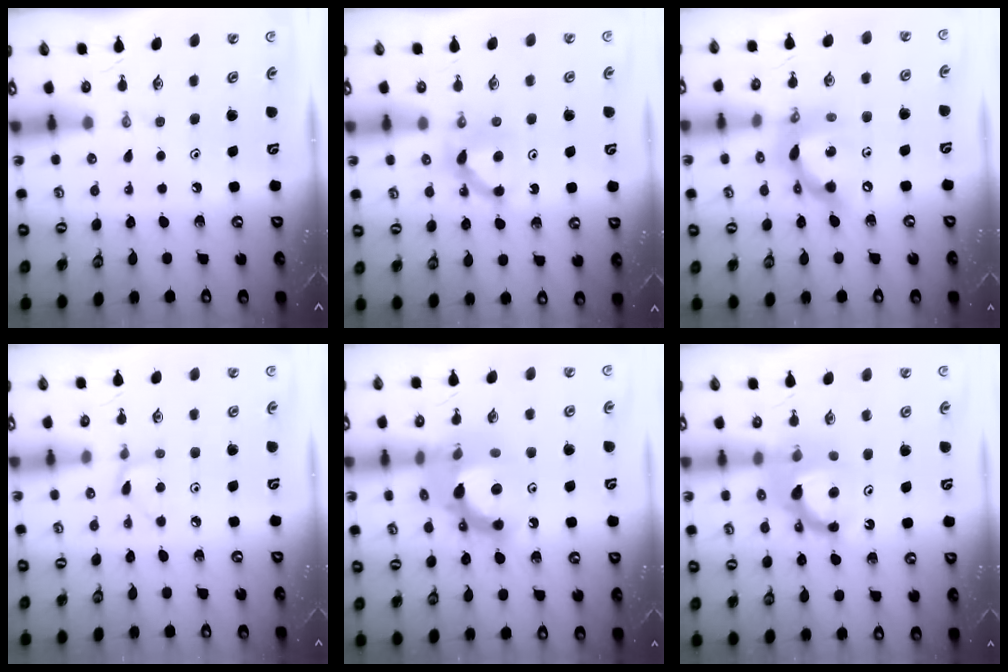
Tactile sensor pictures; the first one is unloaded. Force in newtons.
{"total": 7.0, "press": 7.0, "slide": 0.7}
{"total": 13.3, "press": 13.2, "slide": 1.4}
{"total": 4.0, "press": 4.0, "slide": 0.6}
{"total": 16.1, "press": 16.1, "slide": 1.5}
{"total": 10.6, "press": 10.3, "slide": 2.1}